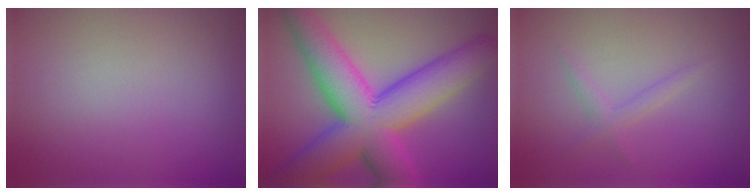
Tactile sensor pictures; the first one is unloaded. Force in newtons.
{"total": 12.3, "press": 12.3, "slide": 0.3}
{"total": 1.3, "press": 1.3, "slide": 0.0}